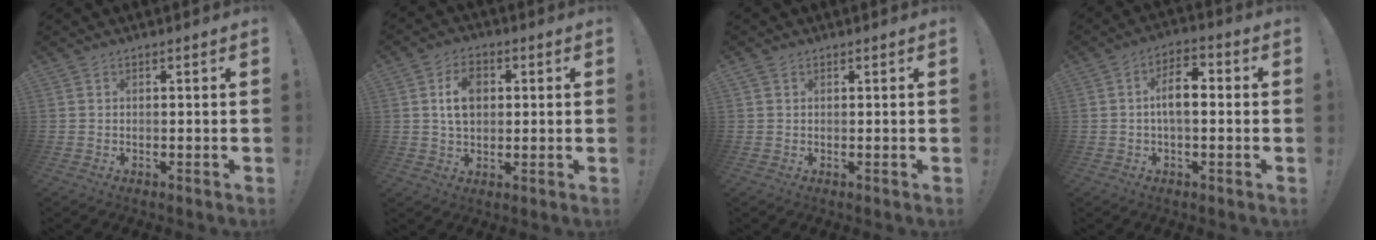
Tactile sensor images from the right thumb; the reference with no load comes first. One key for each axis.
{"total": 8.4, "fx": 1.9, "fy": 5.9, "fz": 5.6, "tx": -0.082, "ty": 0.001, "tz": 0.031}
{"total": 1.1, "fx": 0.8, "fy": 0.7, "fz": 0.4, "tx": -0.007, "ty": 0.001, "tz": 0.015}
{"total": 8.4, "fx": 0.3, "fy": 4.2, "fz": 7.3, "tx": -0.114, "ty": 0.003, "tz": 0.002}